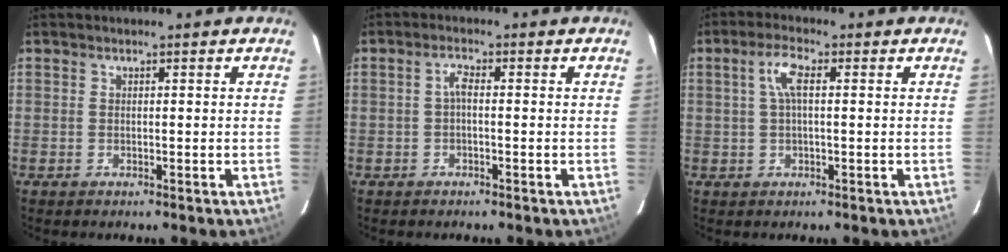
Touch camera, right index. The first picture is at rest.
{"total": 1.6, "force": [-0.3, 0.5, 1.5], "torque": [-0.032, 0.007, -0.008]}
{"total": 4.1, "force": [0.8, 1.2, 3.9], "torque": [-0.077, 0.008, 0.016]}